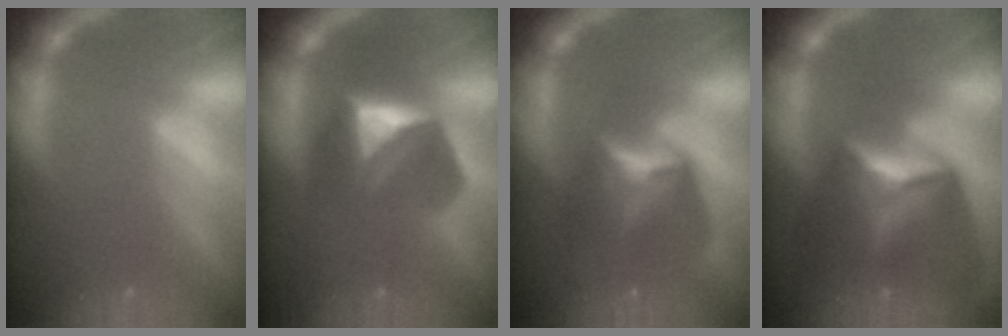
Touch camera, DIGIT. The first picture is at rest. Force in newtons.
{"total": 6.4}
{"total": 5.9}
{"total": 9.4}